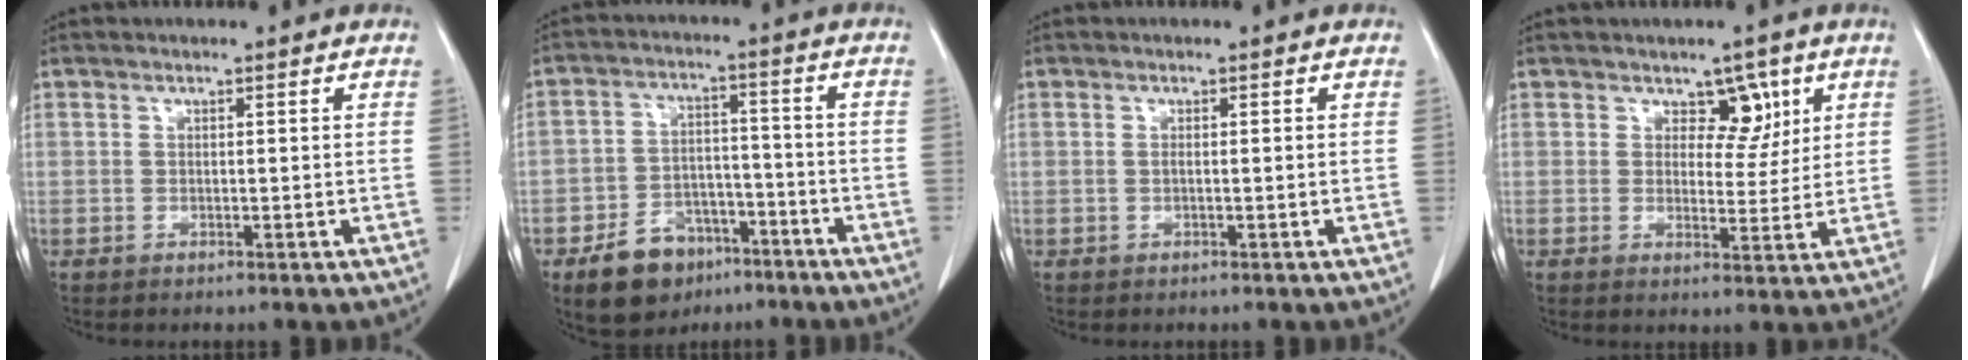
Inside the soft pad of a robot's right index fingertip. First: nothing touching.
{"total": 9.5, "force": [-5.9, 6.2, 4.0], "torque": [-0.074, 0.016, -0.092]}
{"total": 0.9, "force": [0.0, 0.0, 0.9], "torque": [-0.019, -0.001, 0.001]}
{"total": 4.5, "force": [2.4, 2.9, 2.5], "torque": [-0.022, -0.001, 0.034]}